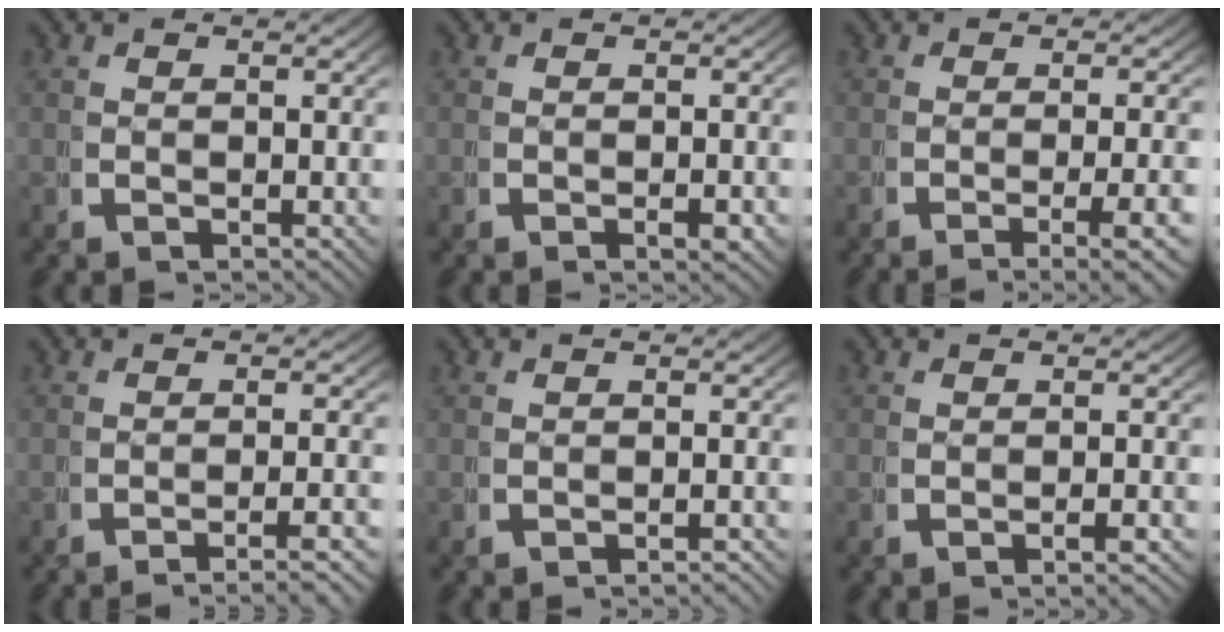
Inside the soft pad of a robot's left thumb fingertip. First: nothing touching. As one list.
[{"total": 1.1, "force": [-0.2, 0.3, 1.0], "torque": [-0.017, 0.002, -0.007]}, {"total": 4.9, "force": [-2.6, 1.1, 4.0], "torque": [-0.063, -0.009, -0.036]}, {"total": 4.4, "force": [-3.6, 0.5, 2.5], "torque": [-0.033, -0.001, -0.056]}, {"total": 1.4, "force": [-1.3, 0.0, 0.5], "torque": [-0.008, 0.004, -0.022]}, {"total": 1.3, "force": [-0.7, -0.1, 1.1], "torque": [-0.020, 0.006, -0.016]}]